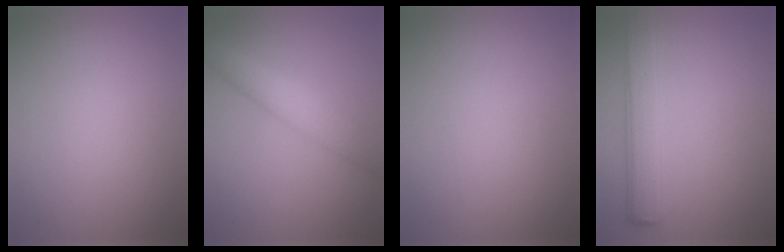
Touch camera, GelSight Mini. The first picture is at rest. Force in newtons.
{"total": 3.9, "press": 3.9, "slide": 0.0}
{"total": 0.0}
{"total": 4.0, "press": 4.0, "slide": 0.1}